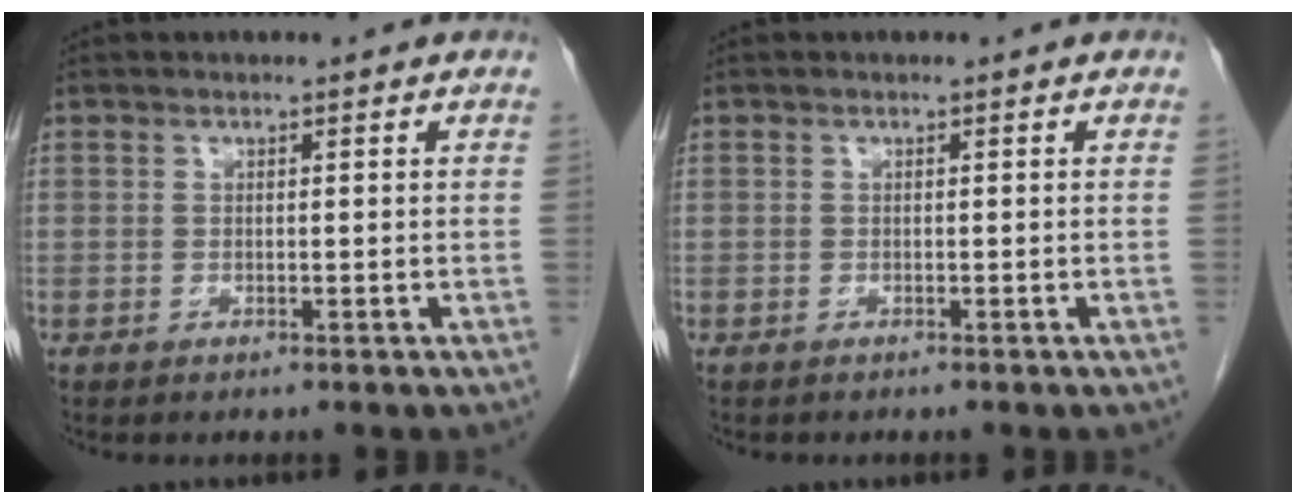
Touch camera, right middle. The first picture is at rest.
{"total": 0.0}